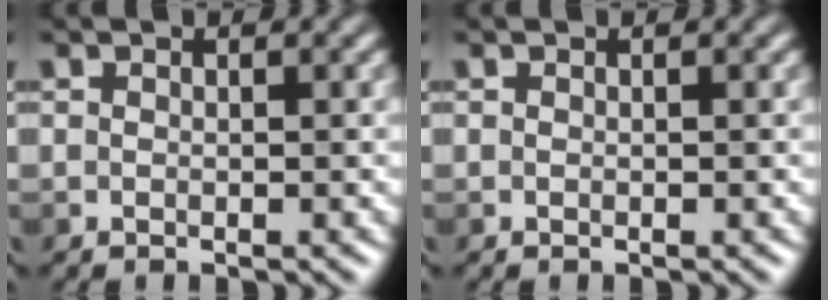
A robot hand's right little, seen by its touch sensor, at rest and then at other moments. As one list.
[{"total": 0.0}]